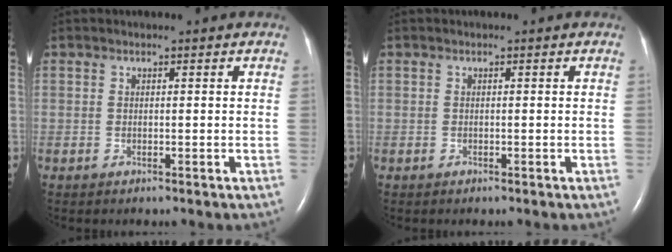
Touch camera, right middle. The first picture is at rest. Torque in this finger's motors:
{"motor_torque": [0.02, 0.04, 0.03, -0.02]}